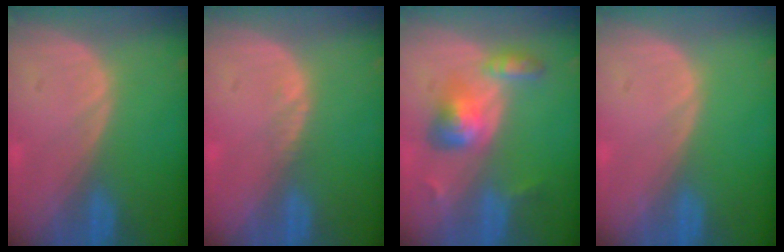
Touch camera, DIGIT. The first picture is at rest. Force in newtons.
{"total": 0.8, "press": 0.7, "slide": 0.5}
{"total": 6.2, "press": 5.6, "slide": 2.7}
{"total": 0.0}